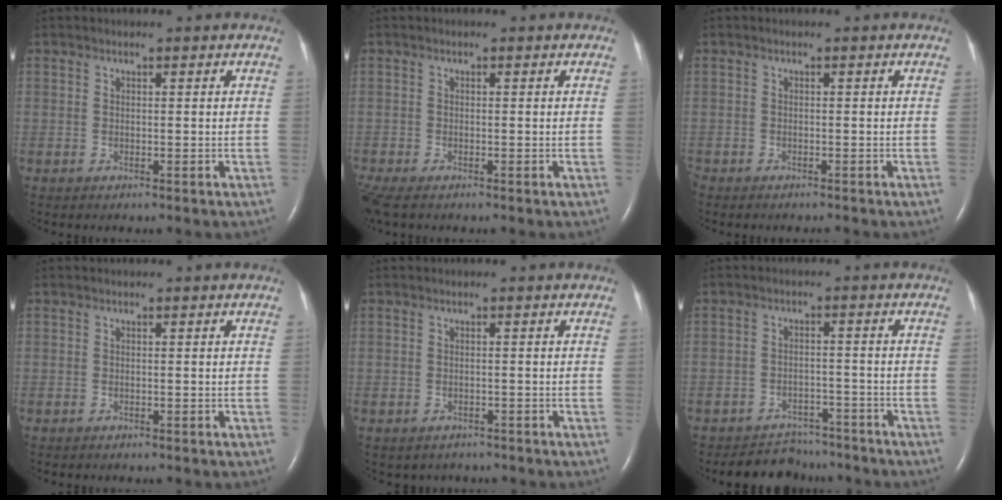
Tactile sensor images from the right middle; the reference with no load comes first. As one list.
[{"total": 3.5, "force": [-2.7, 1.1, 1.9], "torque": [-0.048, -0.013, -0.049]}, {"total": 1.3, "force": [-1.3, 0.2, 0.2], "torque": [-0.004, -0.004, -0.020]}, {"total": 0.0}, {"total": 2.6, "force": [-2.1, 1.6, 0.2], "torque": [-0.007, 0.007, -0.024]}, {"total": 5.9, "force": [-5.4, 2.3, -0.6], "torque": [0.010, 0.012, -0.079]}]